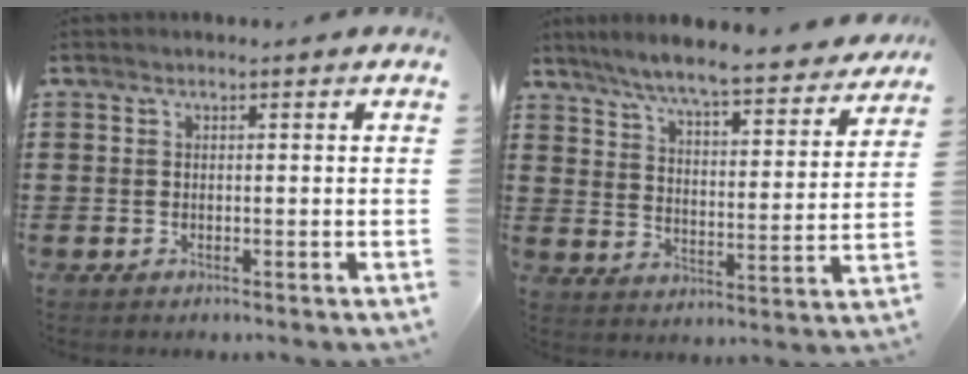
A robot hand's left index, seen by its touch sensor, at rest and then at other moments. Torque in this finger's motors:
{"motor_torque": [1.05, -1.09, 0.41, 0.21]}